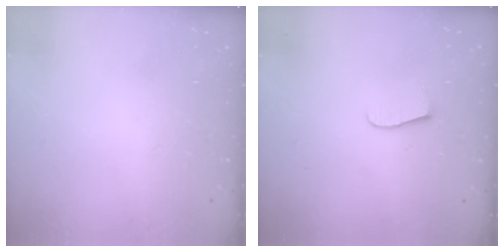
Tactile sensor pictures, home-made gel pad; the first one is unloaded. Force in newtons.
{"total": 7.0, "press": 6.9, "slide": 0.5}